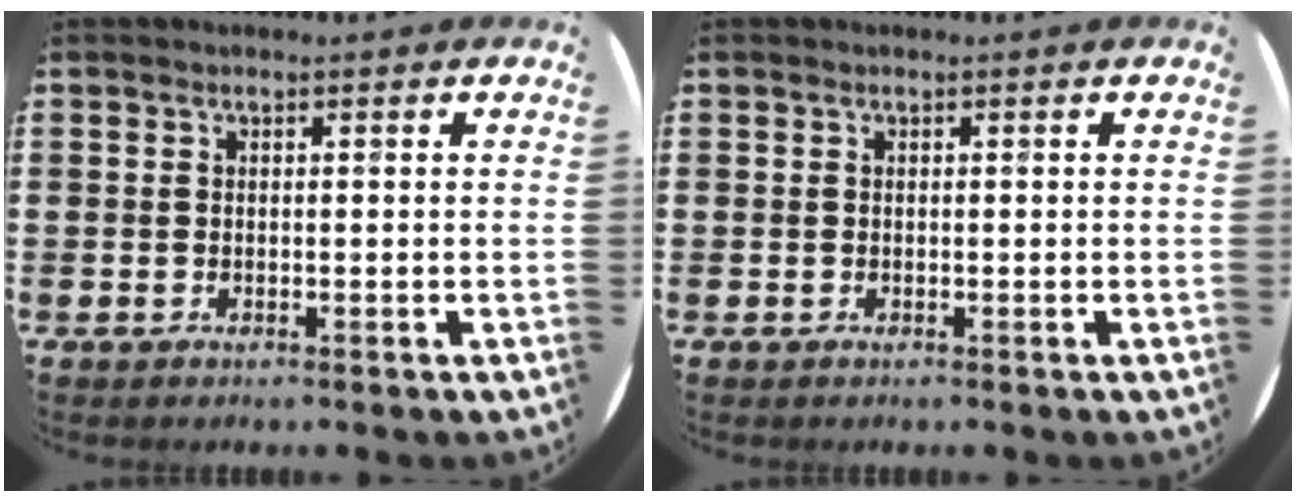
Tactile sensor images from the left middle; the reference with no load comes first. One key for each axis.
{"total": 0.0}